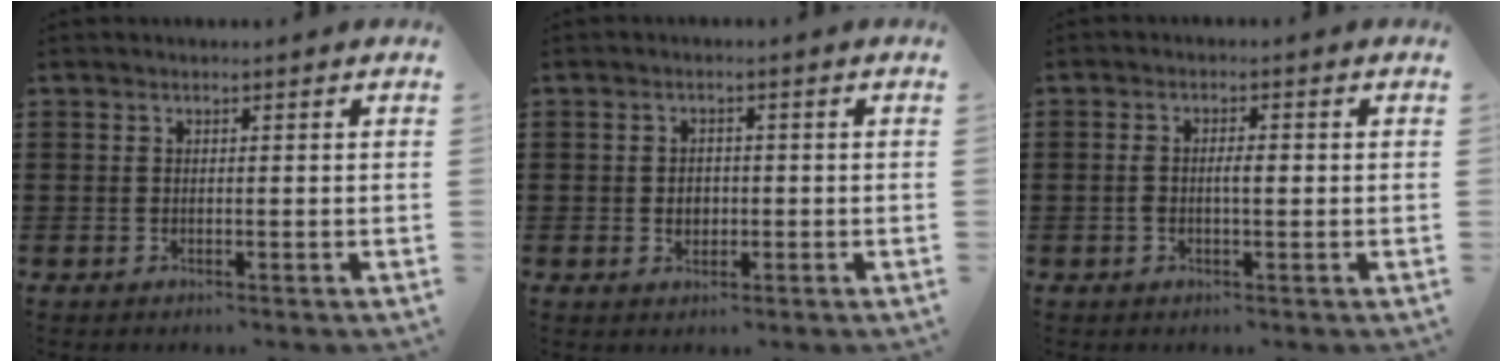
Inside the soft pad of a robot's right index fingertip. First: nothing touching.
{"total": 2.0, "force": [-0.1, 1.6, 1.2], "torque": [-0.025, 0.007, -0.004]}
{"total": 2.5, "force": [-0.2, 0.9, 2.3], "torque": [-0.044, 0.003, -0.005]}